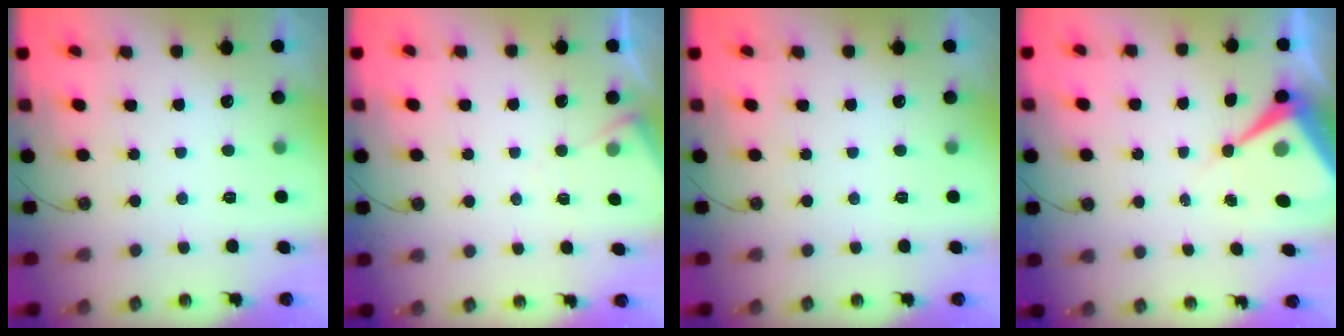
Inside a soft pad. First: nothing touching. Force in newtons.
{"total": 4.4, "press": 4.4, "slide": 0.7}
{"total": 0.0}
{"total": 9.7, "press": 9.7, "slide": 0.3}